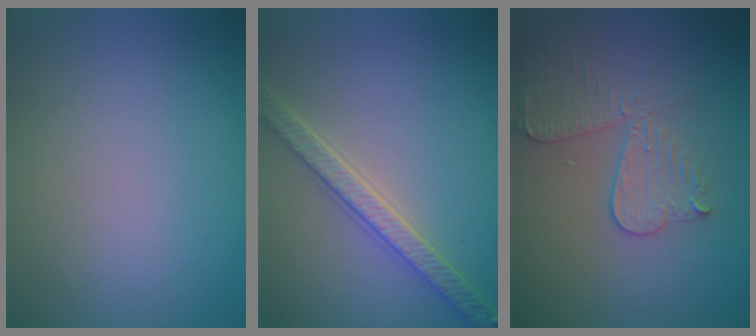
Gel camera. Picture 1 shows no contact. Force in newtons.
{"total": 4.2, "press": 3.6, "slide": 2.2}
{"total": 3.5, "press": 3.5, "slide": 0.3}